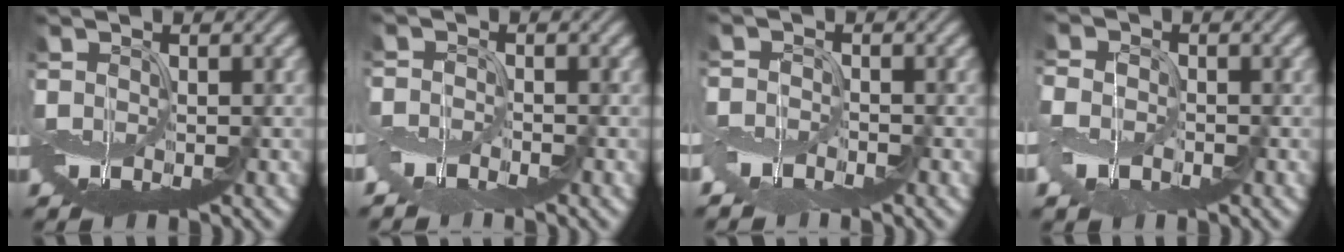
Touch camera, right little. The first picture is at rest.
{"total": 2.7, "force": [-2.3, 0.8, 1.1], "torque": [-0.024, -0.008, -0.056]}
{"total": 2.8, "force": [-2.3, 1.1, 1.2], "torque": [-0.022, -0.008, -0.055]}
{"total": 4.4, "force": [-1.4, 3.4, 2.3], "torque": [-0.056, -0.008, -0.031]}